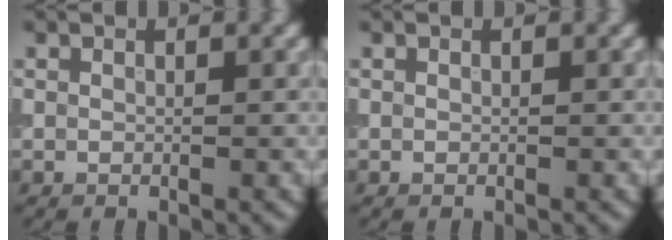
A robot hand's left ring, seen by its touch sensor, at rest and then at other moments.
{"total": 0.0}